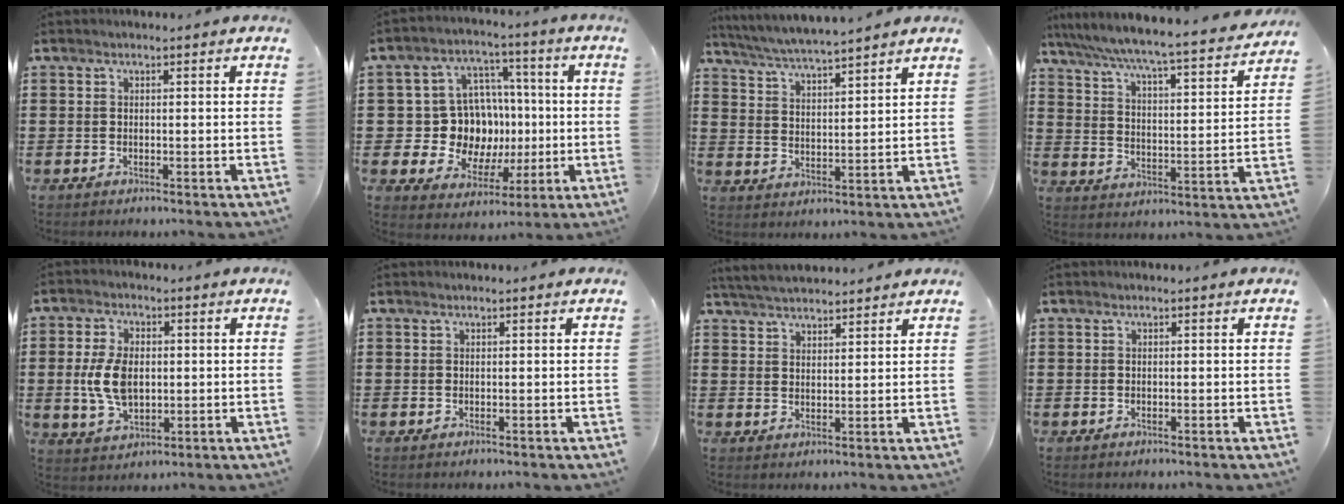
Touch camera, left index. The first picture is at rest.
{"total": 11.6, "force": [0.4, 10.7, 4.4], "torque": [-0.104, 0.007, 0.024]}
{"total": 4.8, "force": [4.7, -0.6, 1.0], "torque": [-0.040, -0.027, 0.080]}
{"total": 5.3, "force": [4.9, -0.6, 2.0], "torque": [-0.064, -0.047, 0.072]}
{"total": 7.5, "force": [0.2, 4.7, 5.9], "torque": [-0.151, 0.002, -0.005]}
{"total": 0.0}
{"total": 4.2, "force": [4.1, 0.2, 0.8], "torque": [-0.028, -0.010, 0.076]}
{"total": 0.0}